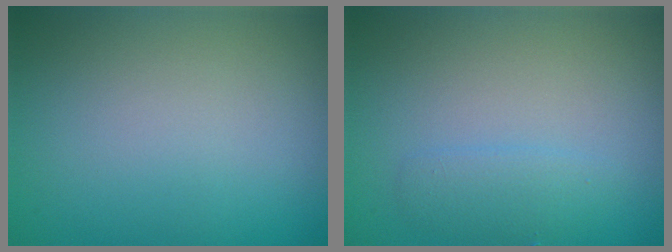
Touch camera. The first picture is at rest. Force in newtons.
{"total": 1.7, "press": 1.7, "slide": 0.2}